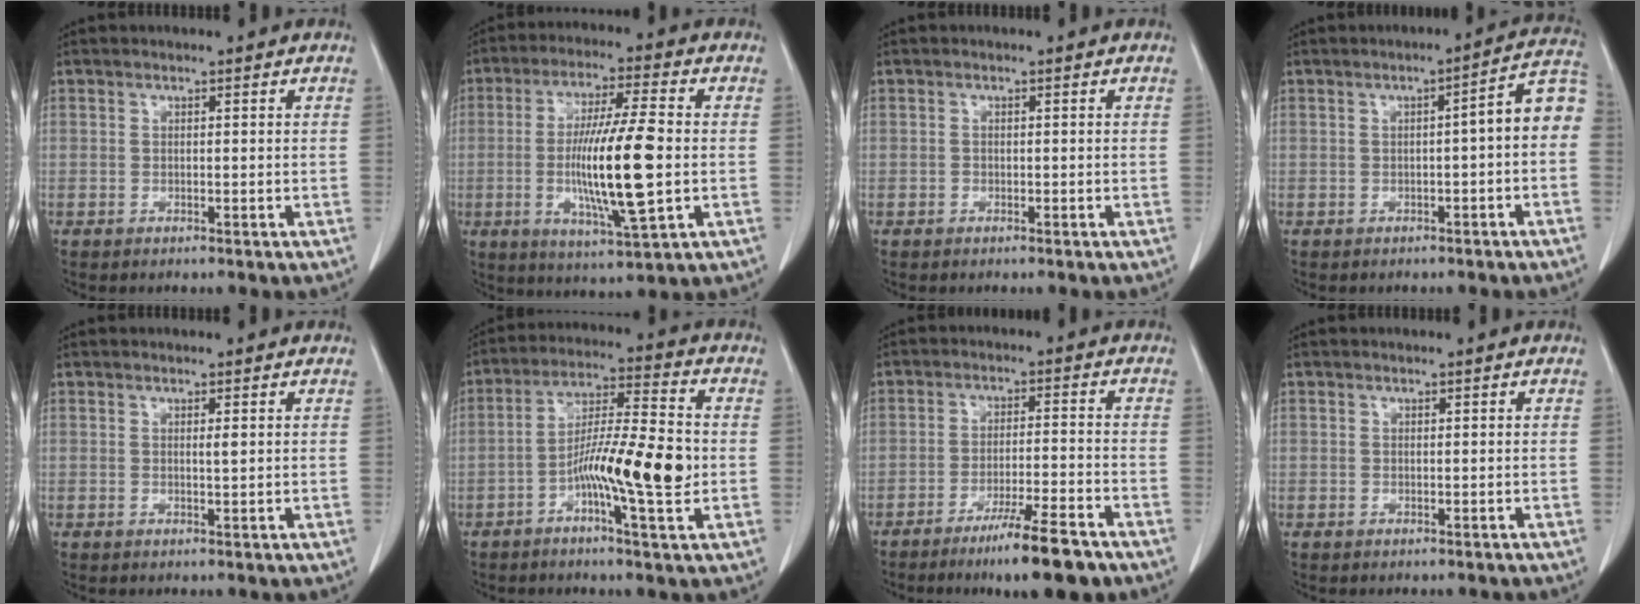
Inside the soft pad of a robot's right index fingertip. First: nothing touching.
{"total": 14.4, "force": [-1.5, 1.2, 14.3], "torque": [-0.266, -0.012, -0.026]}
{"total": 0.0}
{"total": 6.4, "force": [-0.5, 0.9, 6.3], "torque": [-0.074, 0.028, -0.012]}
{"total": 0.7, "force": [0.2, 0.0, 0.7], "torque": [-0.016, -0.002, 0.004]}
{"total": 12.6, "force": [-2.9, 1.2, 12.2], "torque": [-0.216, 0.005, -0.054]}
{"total": 10.2, "force": [-7.2, 0.6, 7.1], "torque": [-0.109, -0.020, -0.115]}
{"total": 0.7, "force": [-0.3, 0.6, -0.1], "torque": [0.003, 0.007, -0.006]}